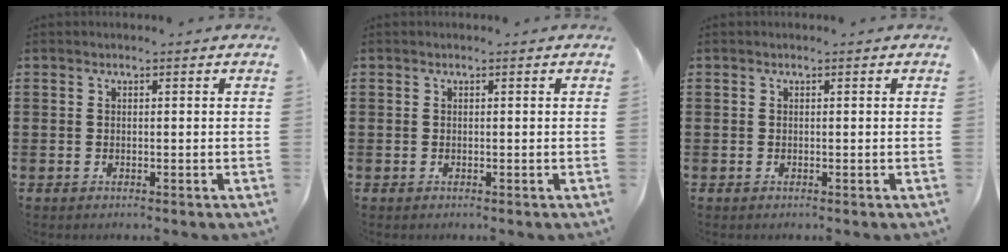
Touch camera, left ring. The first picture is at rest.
{"total": 0.0}
{"total": 0.0}